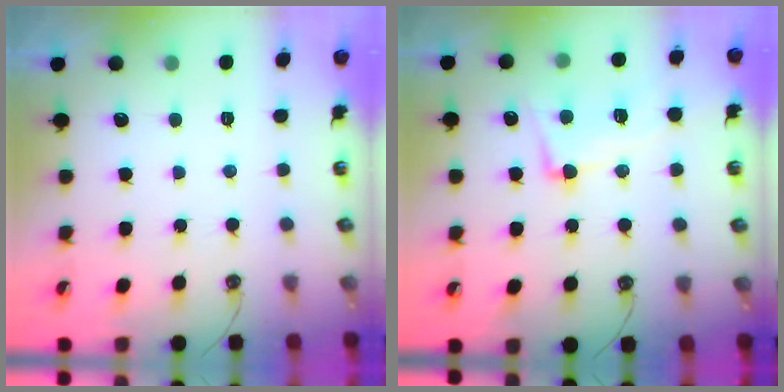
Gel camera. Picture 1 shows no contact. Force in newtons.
{"total": 4.7, "press": 4.5, "slide": 1.5}